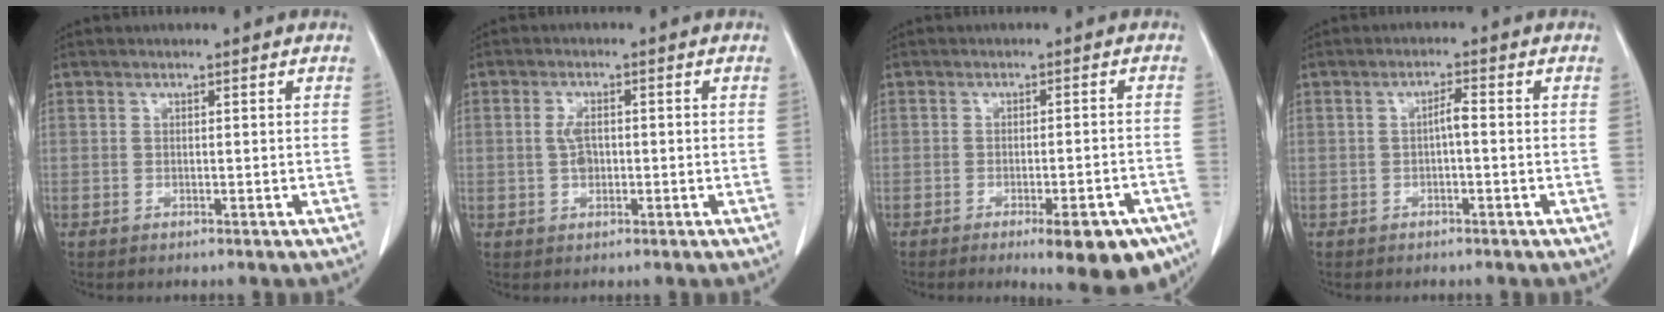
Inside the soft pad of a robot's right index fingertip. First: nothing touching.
{"total": 2.8, "force": [-0.1, 1.5, 2.4], "torque": [-0.046, 0.004, -0.004]}
{"total": 10.3, "force": [-6.9, 2.8, 7.2], "torque": [-0.060, 0.002, -0.090]}
{"total": 1.9, "force": [-0.3, 0.3, 1.9], "torque": [-0.032, 0.005, -0.006]}